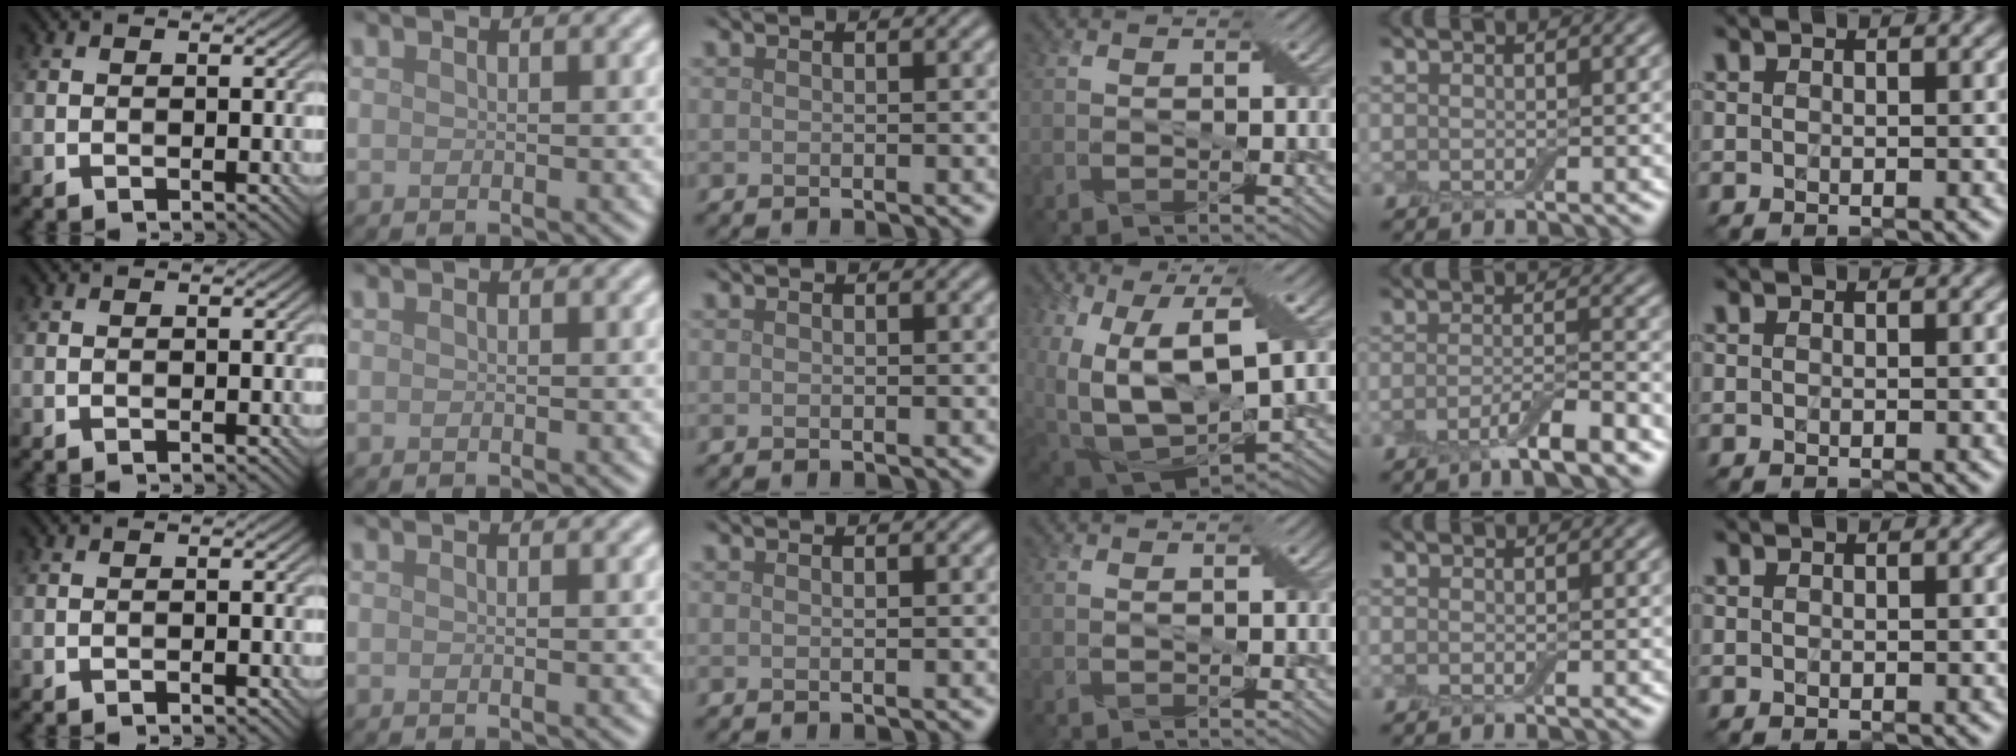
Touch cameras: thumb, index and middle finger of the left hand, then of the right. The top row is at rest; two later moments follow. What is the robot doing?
{"motion": "extract", "object": "backpack"}